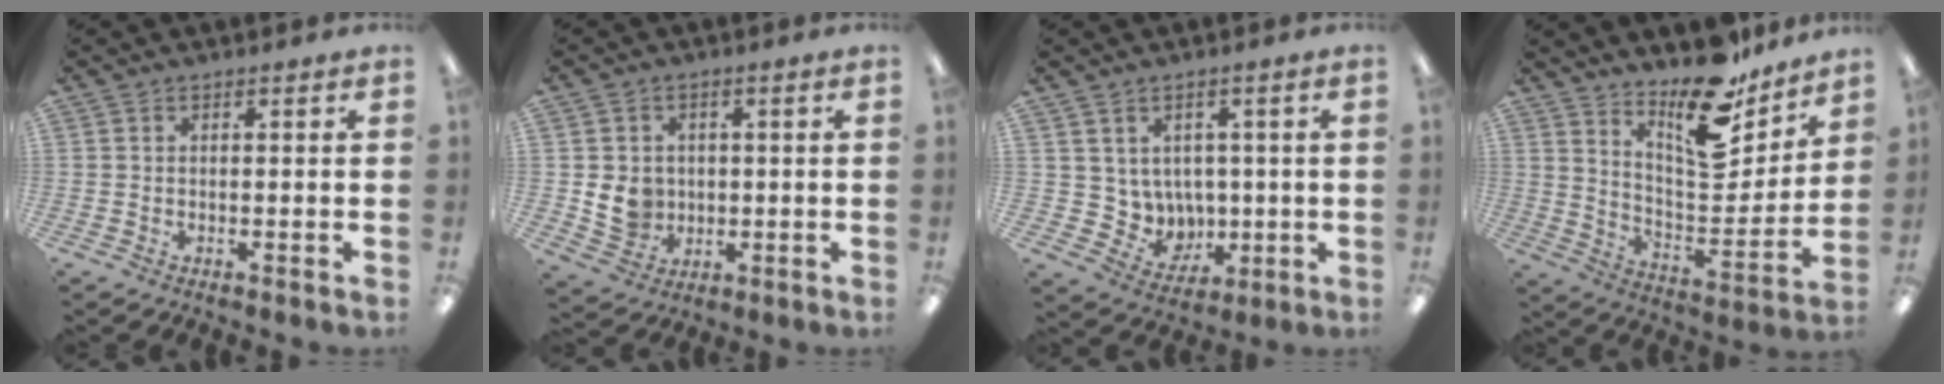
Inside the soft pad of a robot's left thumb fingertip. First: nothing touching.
{"total": 7.2, "force": [-0.2, 6.6, 2.8], "torque": [-0.051, 0.008, 0.001]}
{"total": 6.6, "force": [3.5, 5.6, 0.5], "torque": [-0.027, -0.028, 0.076]}
{"total": 17.6, "force": [13.4, 6.7, 9.2], "torque": [-0.133, -0.108, 0.229]}